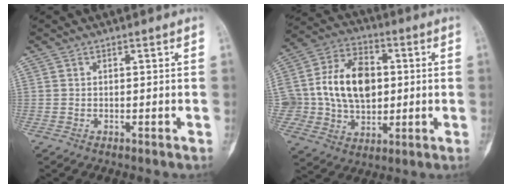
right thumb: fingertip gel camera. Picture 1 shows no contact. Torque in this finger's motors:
{"motor_torque": [0.35, 0.32, 0.82, -0.69, 0.13]}